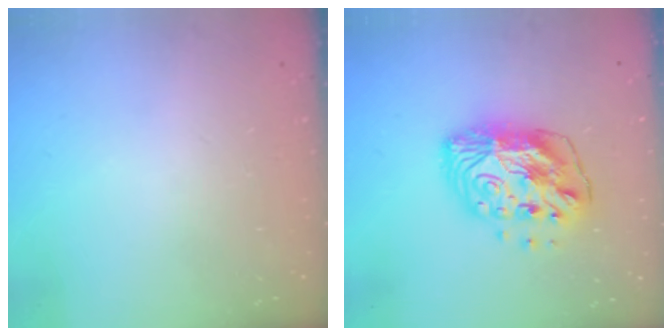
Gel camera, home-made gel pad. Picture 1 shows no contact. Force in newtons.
{"total": 13.1, "press": 13.0, "slide": 1.6}